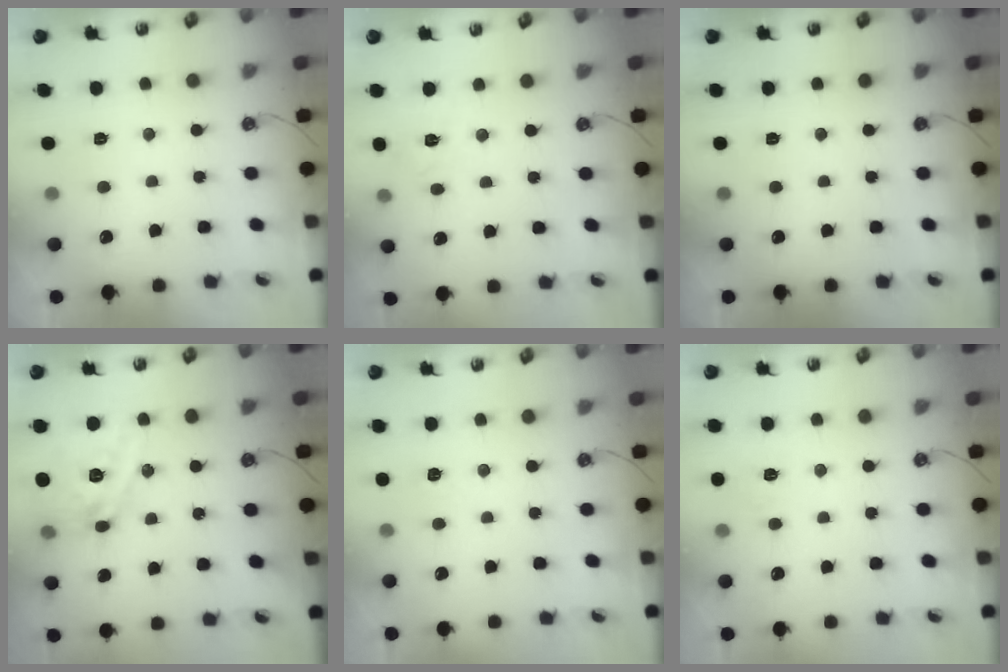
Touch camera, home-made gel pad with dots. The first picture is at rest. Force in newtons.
{"total": 4.8, "press": 4.7, "slide": 0.6}
{"total": 0.0}
{"total": 15.4, "press": 15.3, "slide": 1.4}
{"total": 2.3, "press": 2.3, "slide": 0.3}
{"total": 7.0, "press": 7.0, "slide": 0.5}